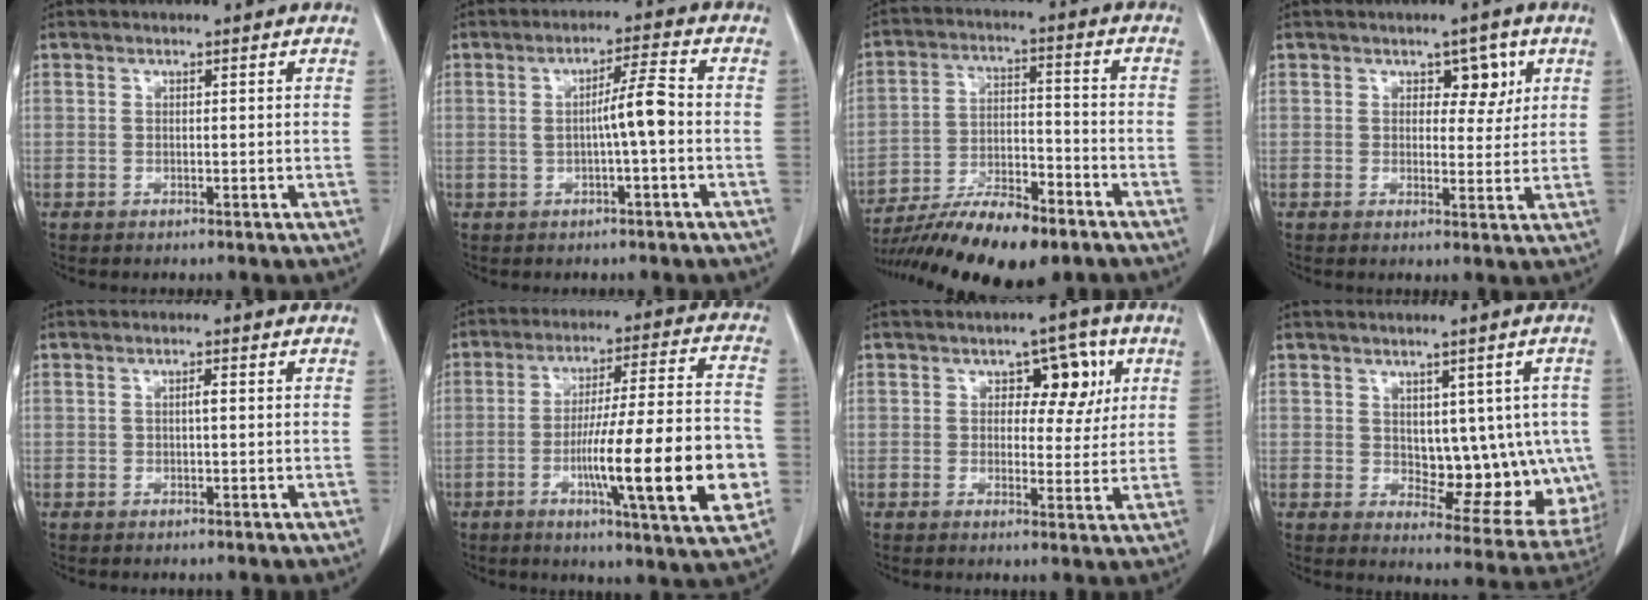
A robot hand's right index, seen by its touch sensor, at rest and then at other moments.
{"total": 5.0, "force": [-0.5, -0.1, 5.0], "torque": [-0.081, 0.008, -0.009]}
{"total": 15.1, "force": [-11.6, 3.7, 9.0], "torque": [-0.158, -0.007, -0.199]}
{"total": 3.8, "force": [1.7, 2.2, 2.6], "torque": [-0.024, 0.003, 0.024]}
{"total": 0.7, "force": [0.0, 0.0, 0.7], "torque": [-0.013, 0.001, 0.001]}
{"total": 19.3, "force": [-5.0, 1.1, 18.6], "torque": [-0.263, -0.001, -0.072]}
{"total": 6.3, "force": [2.2, 3.6, 4.7], "torque": [-0.047, 0.014, 0.029]}
{"total": 11.9, "force": [0.7, 6.4, 10.0], "torque": [-0.104, 0.006, 0.029]}